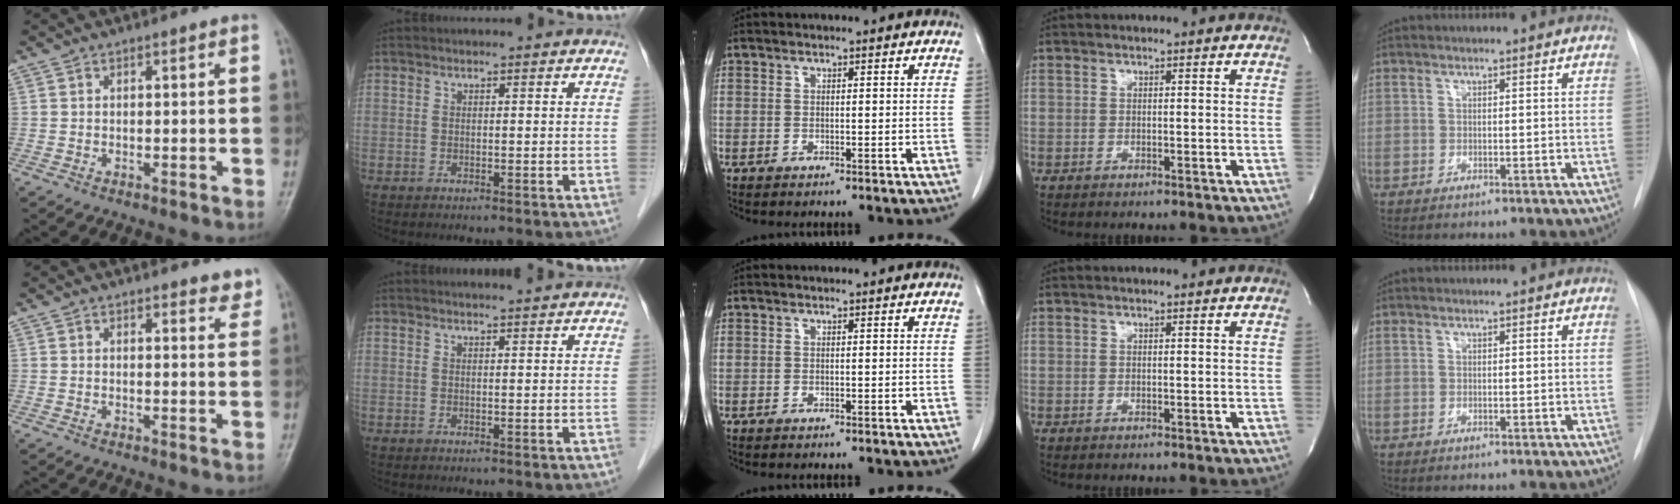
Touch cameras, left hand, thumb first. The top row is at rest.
{"thumb": {"total": 3.1, "force": [2.8, 1.0, 0.9], "torque": [0.008, -0.017, 0.024]}, "index": {"total": 2.8, "force": [2.7, -0.4, 0.8], "torque": [-0.011, 0.009, 0.035]}}